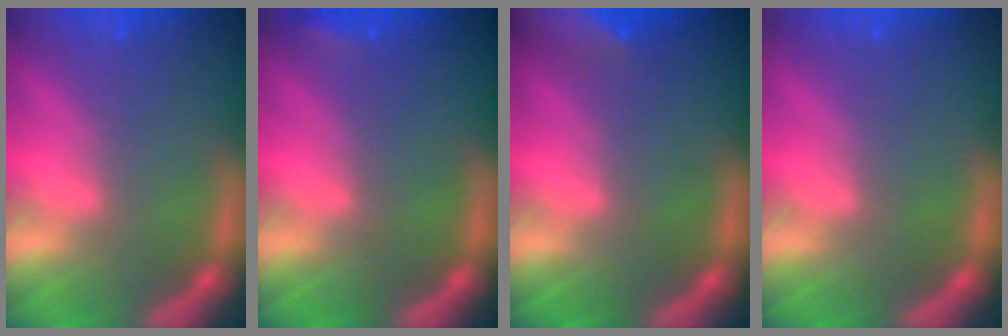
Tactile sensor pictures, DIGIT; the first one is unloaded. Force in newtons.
{"total": 1.4}
{"total": 9.4}
{"total": 0.0}